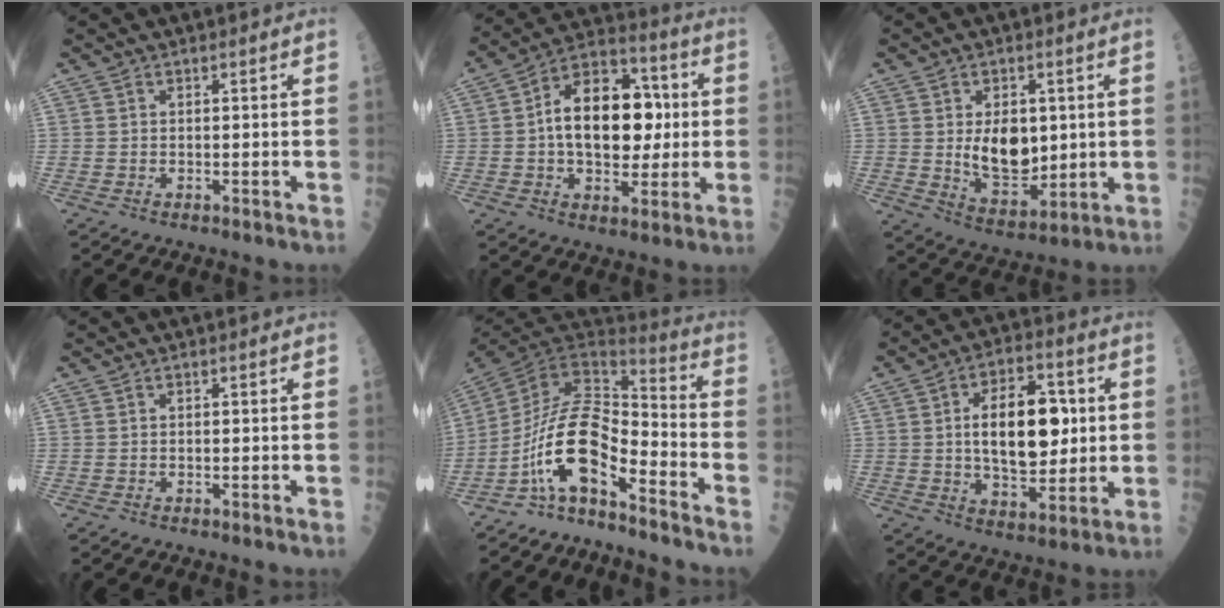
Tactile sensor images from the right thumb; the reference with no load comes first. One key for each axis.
{"total": 18.2, "fx": 1.0, "fy": 11.2, "fz": 14.3, "tx": -0.184, "ty": 0.028, "tz": 0.010}
{"total": 10.8, "fx": 1.1, "fy": 6.7, "fz": 8.5, "tx": -0.102, "ty": -0.021, "tz": 0.037}
{"total": 0.0}
{"total": 14.8, "fx": -8.0, "fy": 5.1, "fz": 11.3, "tx": -0.197, "ty": 0.089, "tz": -0.150}
{"total": 16.4, "fx": 1.8, "fy": 8.8, "fz": 13.7, "tx": -0.180, "ty": 0.001, "tz": 0.031}